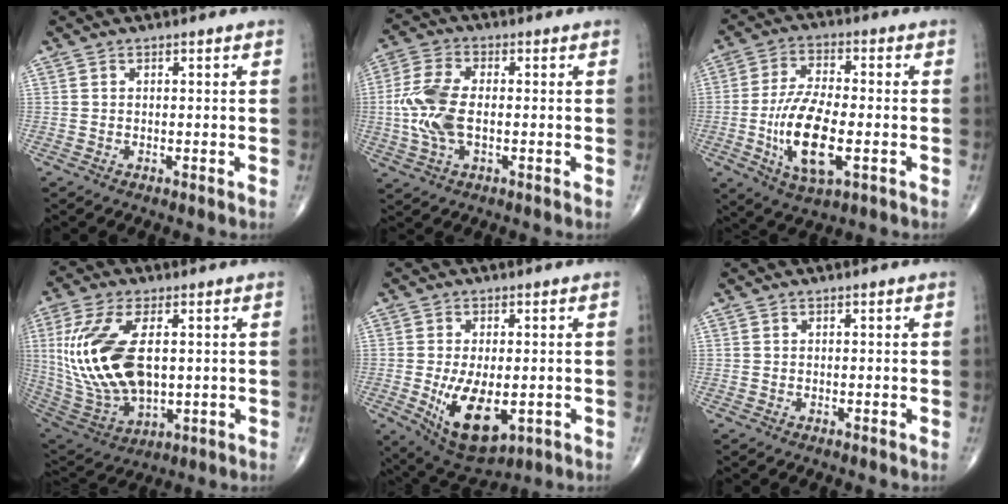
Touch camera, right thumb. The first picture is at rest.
{"total": 10.3, "force": [-0.7, 5.3, 8.7], "torque": [-0.202, 0.010, -0.016]}
{"total": 13.7, "force": [-3.2, 5.6, 12.1], "torque": [-0.233, 0.004, -0.055]}
{"total": 19.8, "force": [2.3, 10.4, 16.7], "torque": [-0.357, -0.016, 0.058]}
{"total": 11.7, "force": [-2.5, 6.0, 9.7], "torque": [-0.157, -0.016, -0.024]}
{"total": 0.0}